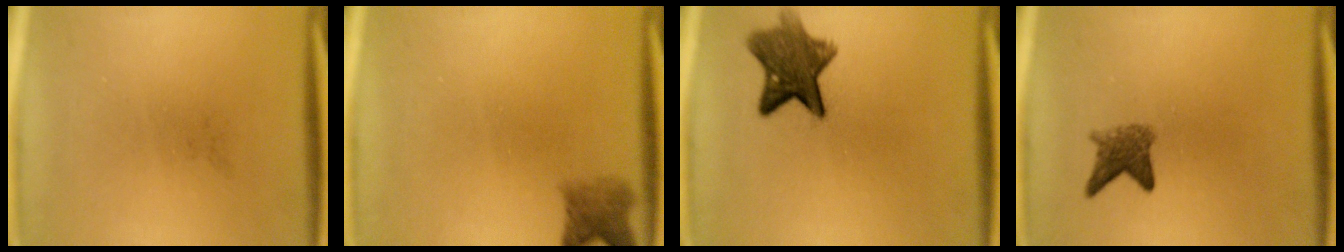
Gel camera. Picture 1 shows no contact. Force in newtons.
{"total": 3.1}
{"total": 8.6}
{"total": 3.2}